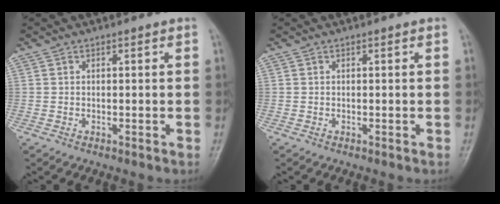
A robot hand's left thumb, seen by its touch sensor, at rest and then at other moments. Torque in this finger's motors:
{"motor_torque": [-0.01, 0.01, -0.01, -0.01, 0.00]}